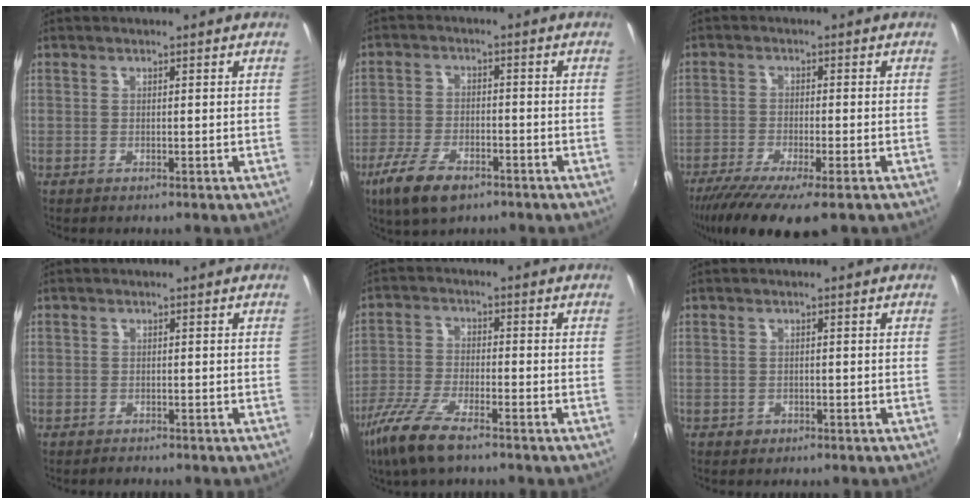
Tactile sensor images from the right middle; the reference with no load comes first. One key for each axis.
{"total": 9.4, "fx": -6.0, "fy": 4.1, "fz": 5.9, "tx": -0.146, "ty": -0.022, "tz": -0.113}
{"total": 11.6, "fx": -8.4, "fy": 1.9, "fz": 7.8, "tx": -0.161, "ty": -0.047, "tz": -0.140}
{"total": 1.2, "fx": -1.0, "fy": 0.6, "fz": -0.1, "tx": -0.002, "ty": 0.002, "tz": -0.017}
{"total": 9.7, "fx": -6.8, "fy": 2.2, "fz": 6.5, "tx": -0.154, "ty": -0.021, "tz": -0.136}
{"total": 1.6, "fx": -0.8, "fy": 1.3, "fz": 0.5, "tx": -0.013, "ty": -0.003, "tz": -0.010}